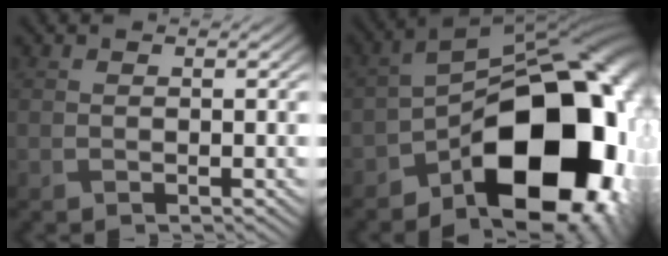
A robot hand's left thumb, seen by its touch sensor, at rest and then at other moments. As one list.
[{"total": 18.9, "force": [-7.4, 10.2, 14.0], "torque": [-0.178, -0.015, -0.122]}]